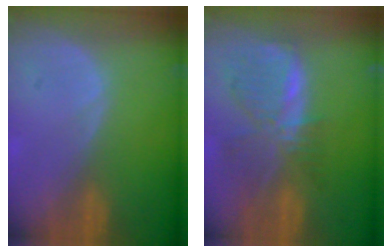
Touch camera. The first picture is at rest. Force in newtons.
{"total": 8.4, "press": 7.3, "slide": 4.0}